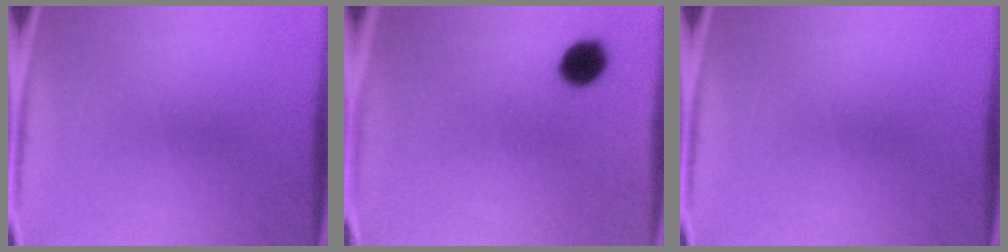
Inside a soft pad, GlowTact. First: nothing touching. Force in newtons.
{"total": 5.5}
{"total": 0.0}